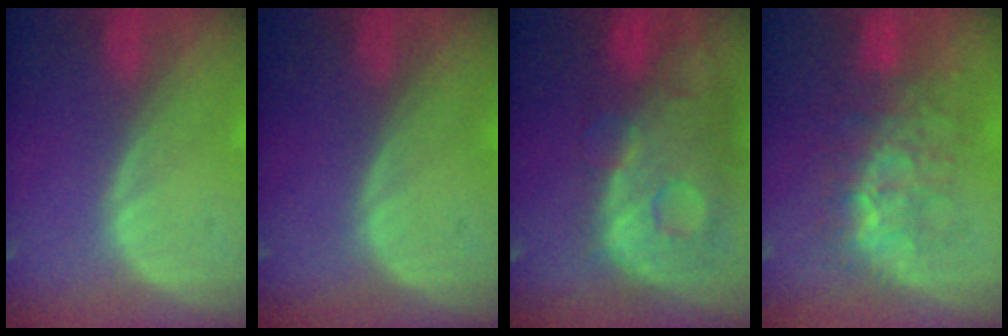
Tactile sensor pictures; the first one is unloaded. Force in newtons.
{"total": 0.0}
{"total": 13.2, "press": 10.9, "slide": 7.5}
{"total": 8.9, "press": 8.5, "slide": 2.8}